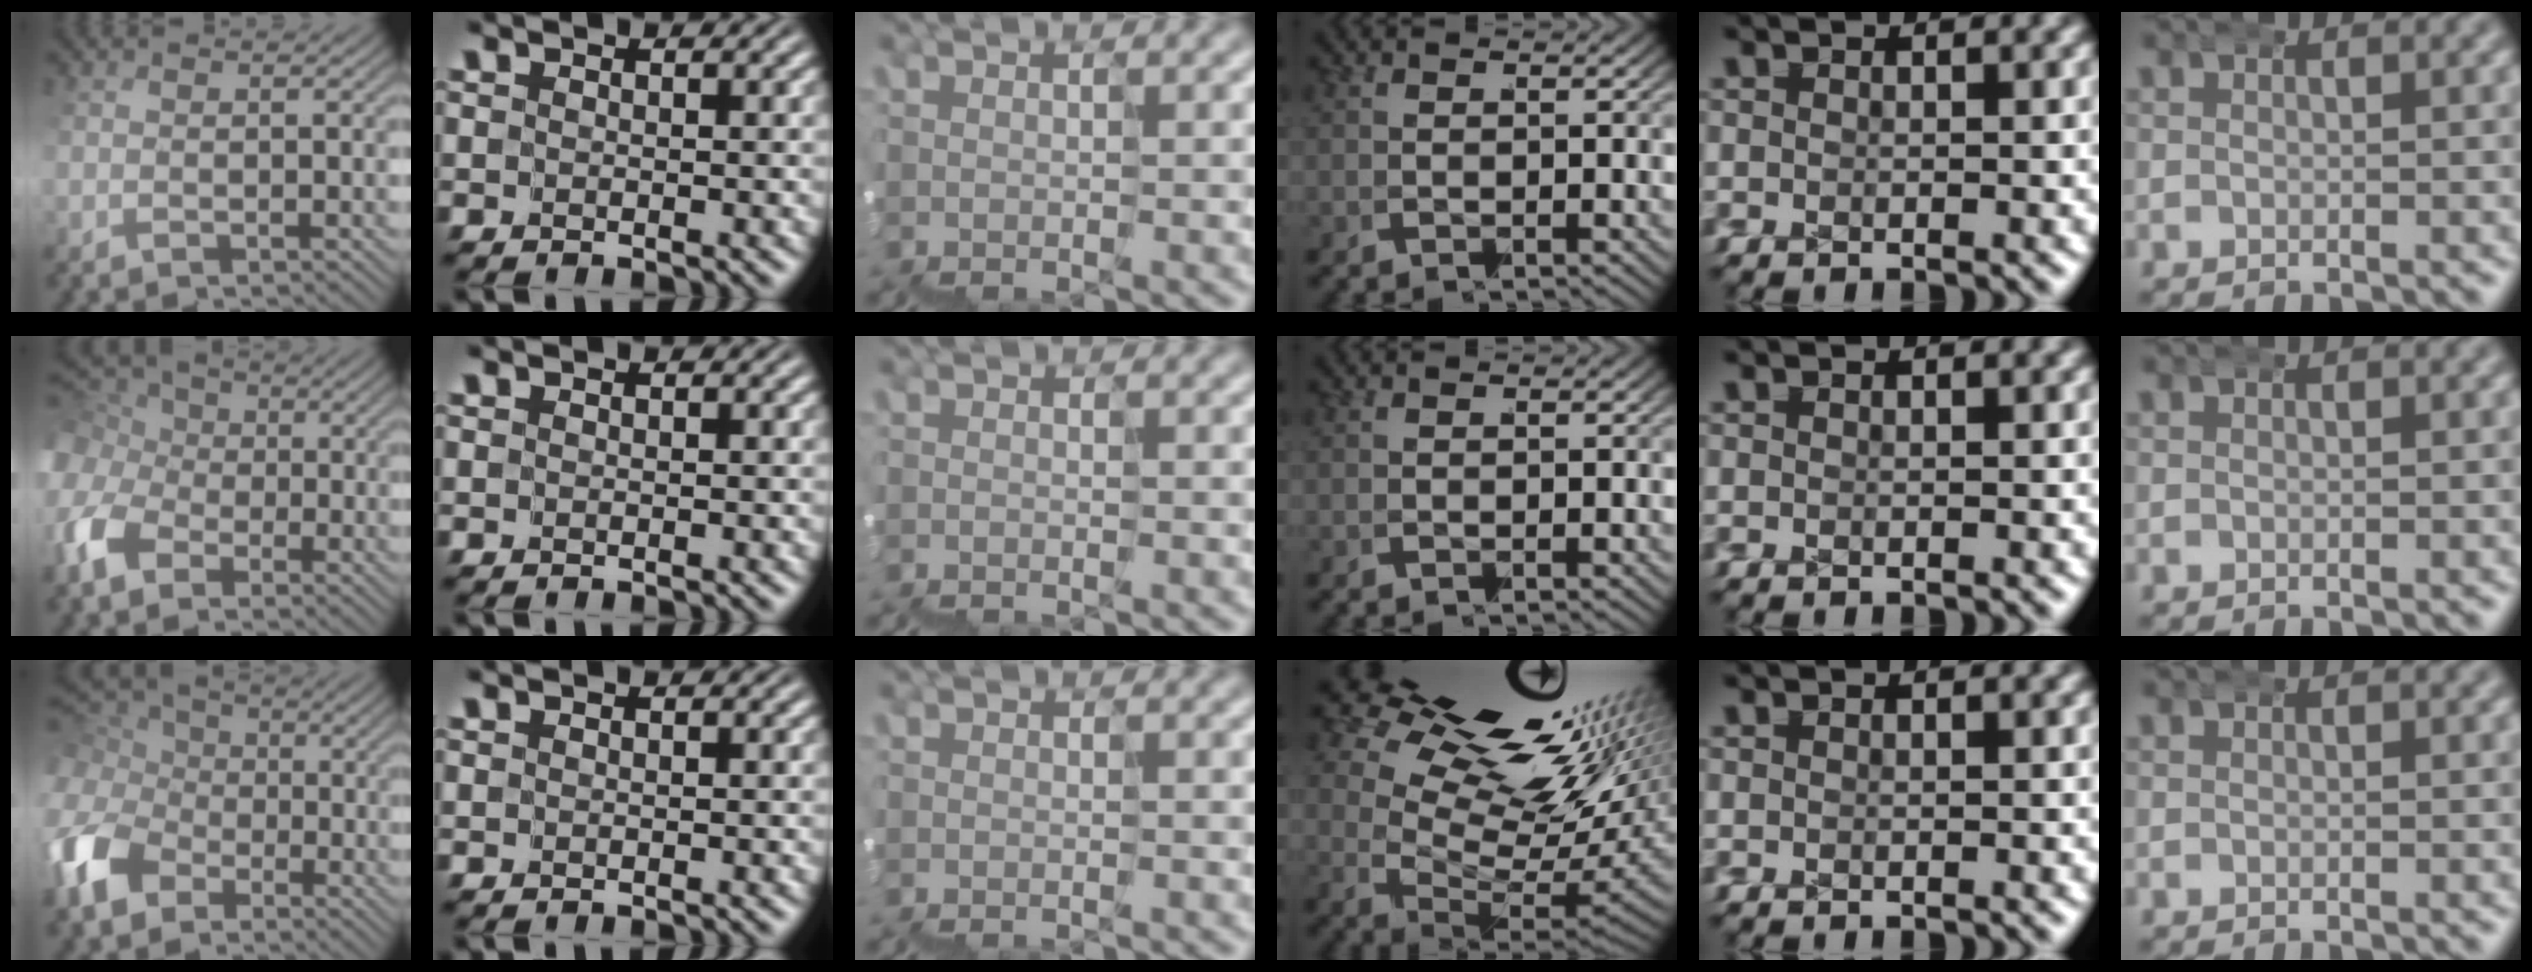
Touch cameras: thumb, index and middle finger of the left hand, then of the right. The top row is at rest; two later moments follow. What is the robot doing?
{"motion": "wrap", "object": "ethernet cable"}